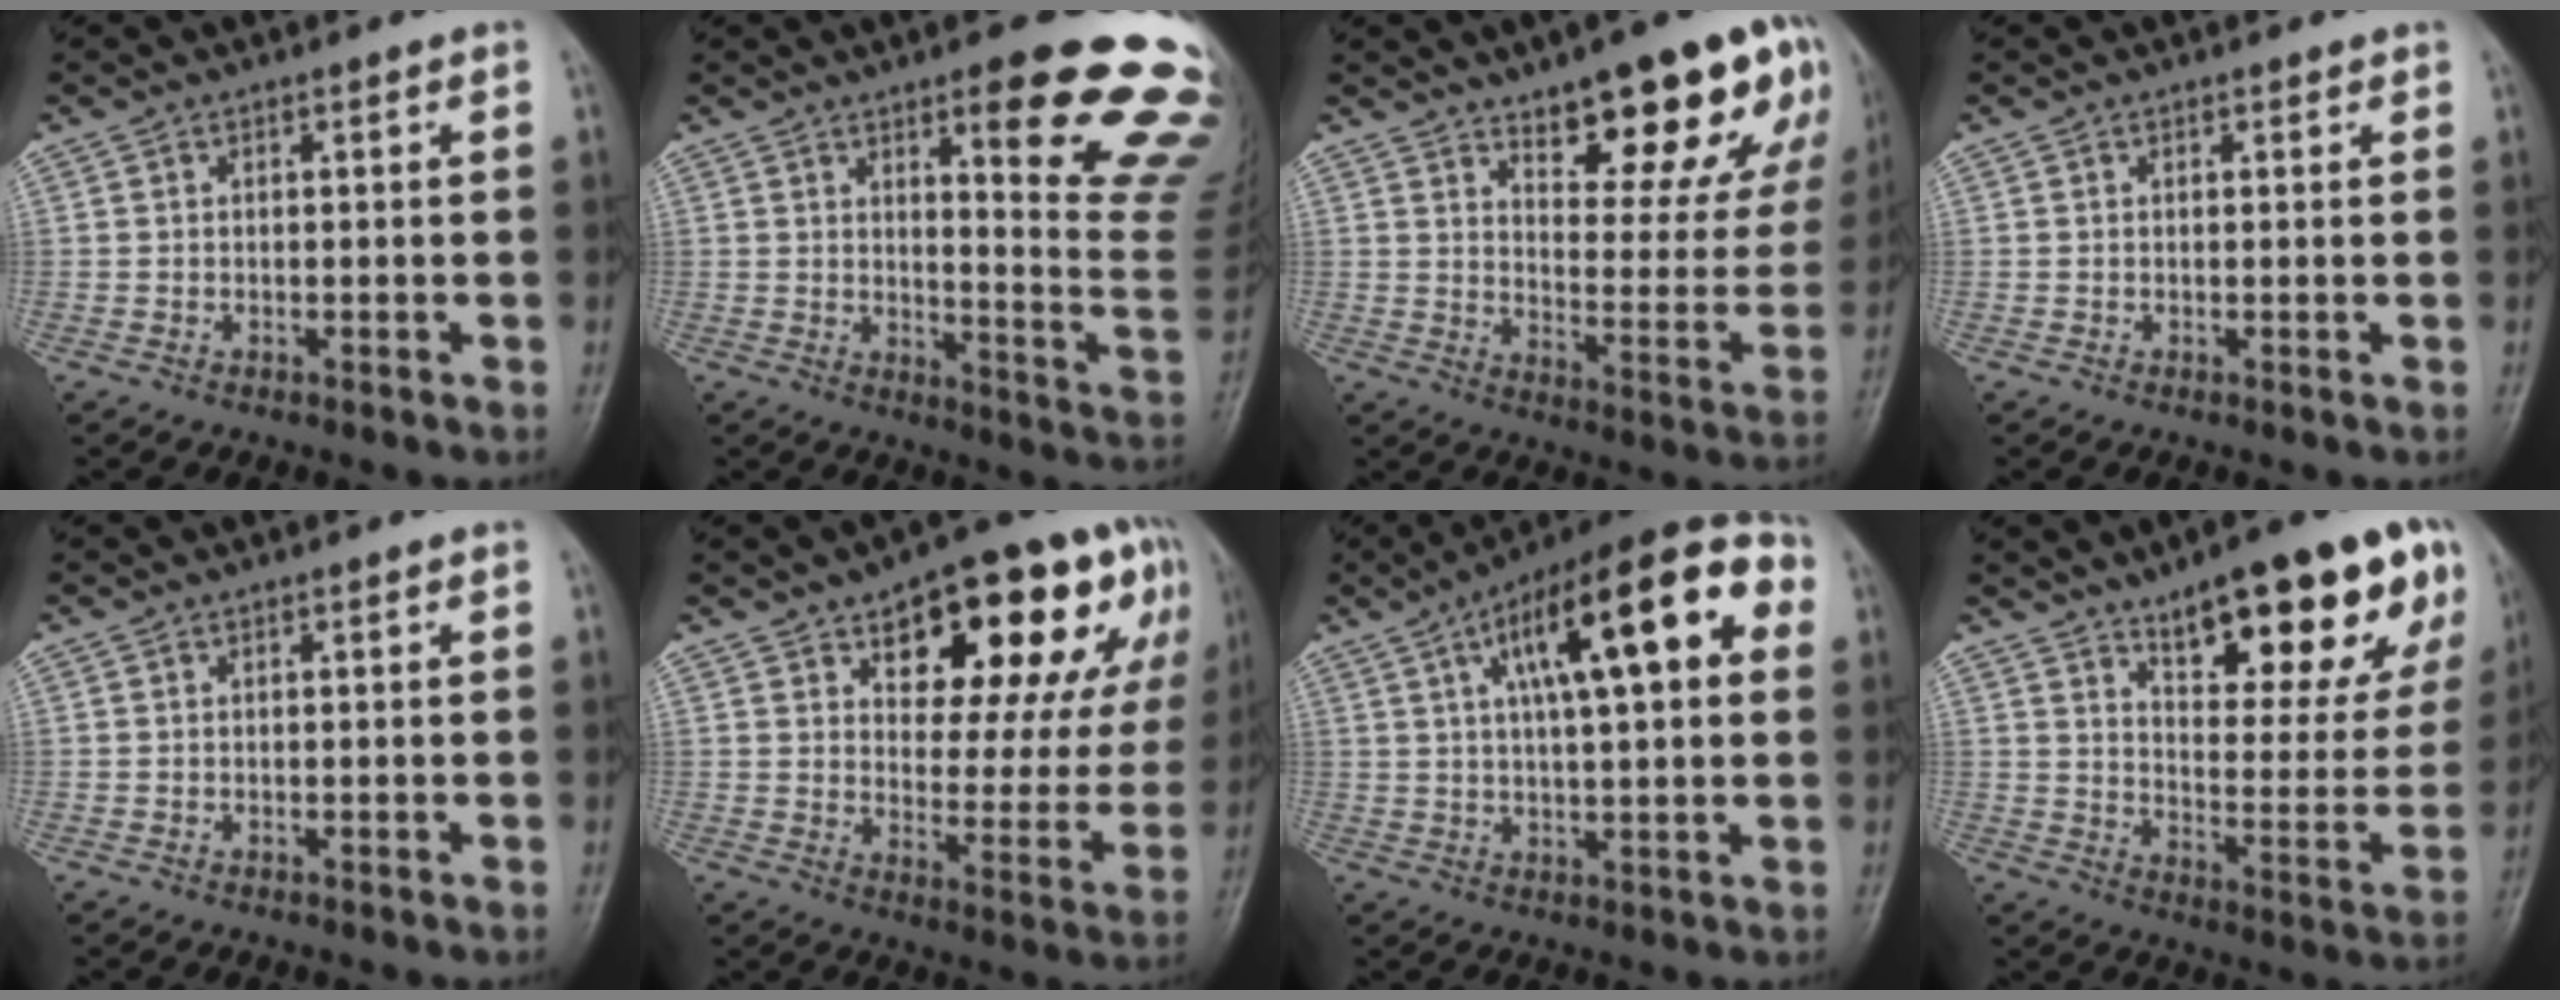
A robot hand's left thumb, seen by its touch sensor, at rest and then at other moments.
{"total": 21.1, "force": [12.6, 4.4, 16.3], "torque": [-0.163, -0.071, 0.159]}
{"total": 20.5, "force": [12.6, 7.5, 14.4], "torque": [-0.131, -0.065, 0.179]}
{"total": 0.6, "force": [0.4, 0.3, 0.3], "torque": [-0.001, -0.002, 0.002]}
{"total": 0.0}
{"total": 22.2, "force": [11.3, 10.4, 16.0], "torque": [-0.160, -0.020, 0.161]}
{"total": 21.0, "force": [6.5, 7.2, 18.7], "torque": [-0.265, 0.027, 0.091]}
{"total": 24.9, "force": [14.6, 8.5, 18.3], "torque": [-0.201, -0.049, 0.211]}